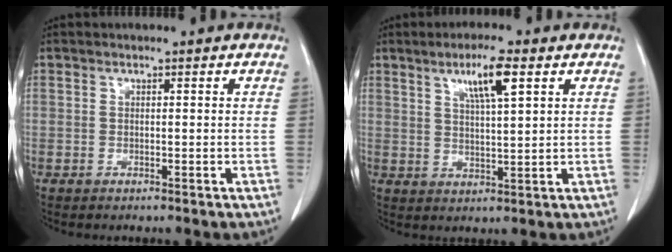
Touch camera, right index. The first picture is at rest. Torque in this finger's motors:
{"motor_torque": [0.70, 0.51, 0.12, 0.09]}